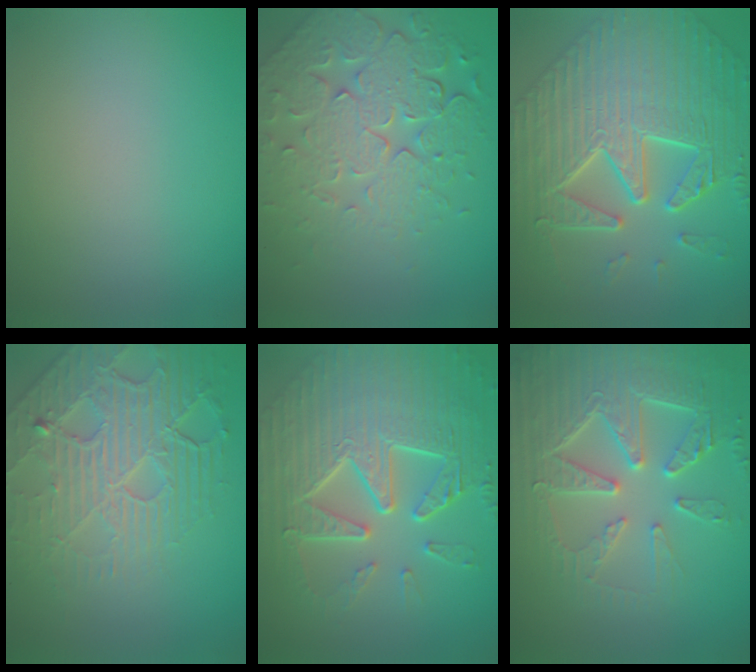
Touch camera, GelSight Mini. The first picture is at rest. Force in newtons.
{"total": 7.8, "press": 5.7, "slide": 5.4}
{"total": 10.1, "press": 7.5, "slide": 6.8}
{"total": 6.1, "press": 5.0, "slide": 3.6}
{"total": 9.4, "press": 6.3, "slide": 6.9}
{"total": 6.7, "press": 5.6, "slide": 3.7}